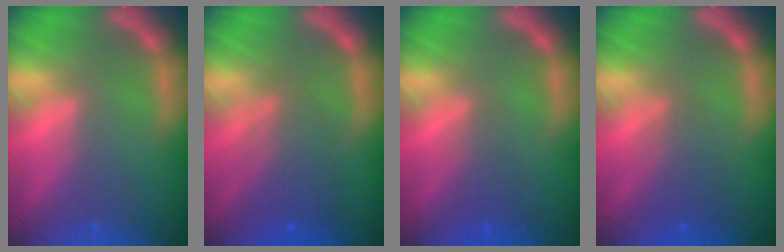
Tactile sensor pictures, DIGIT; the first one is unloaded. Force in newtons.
{"total": 4.6}
{"total": 2.0}
{"total": 3.0}